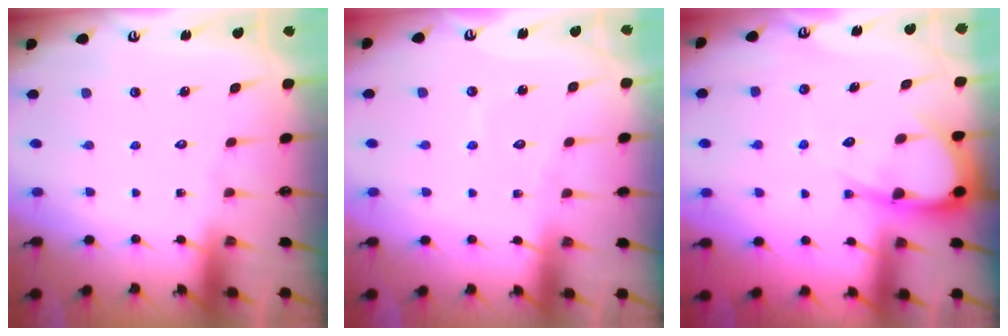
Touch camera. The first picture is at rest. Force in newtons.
{"total": 4.0, "press": 4.0, "slide": 0.4}
{"total": 8.7, "press": 8.6, "slide": 0.7}